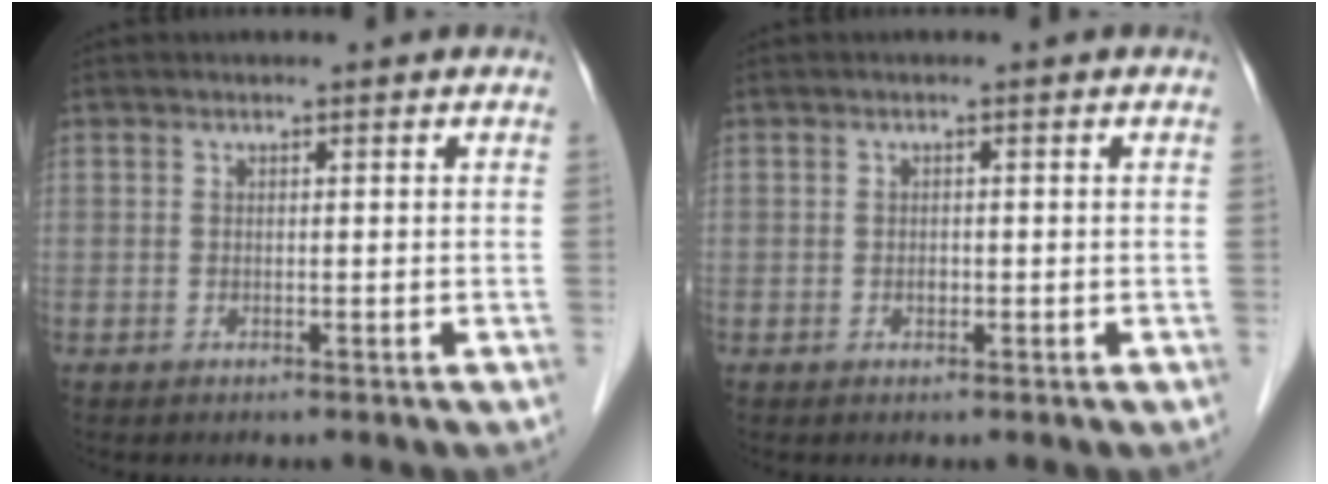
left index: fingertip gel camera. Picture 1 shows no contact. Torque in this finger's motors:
{"motor_torque": [0.07, 0.05, -0.01, 0.00]}